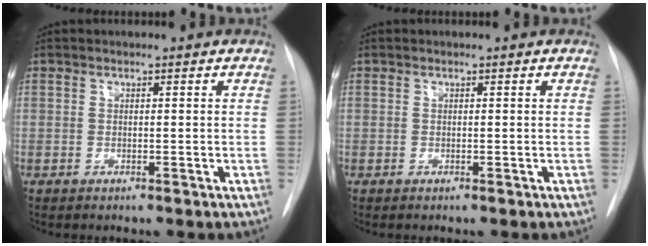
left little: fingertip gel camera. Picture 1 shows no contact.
{"total": 0.0}